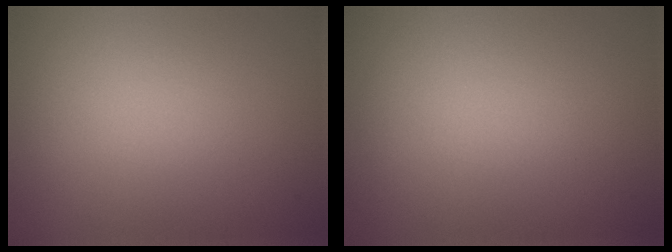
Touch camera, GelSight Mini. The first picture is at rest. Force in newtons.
{"total": 0.0}